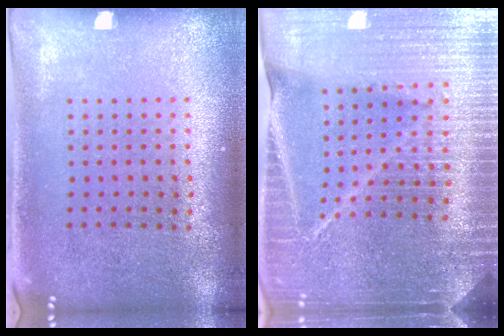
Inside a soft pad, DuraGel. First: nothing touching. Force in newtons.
{"total": 5.5, "press": 4.9, "slide": 2.5}